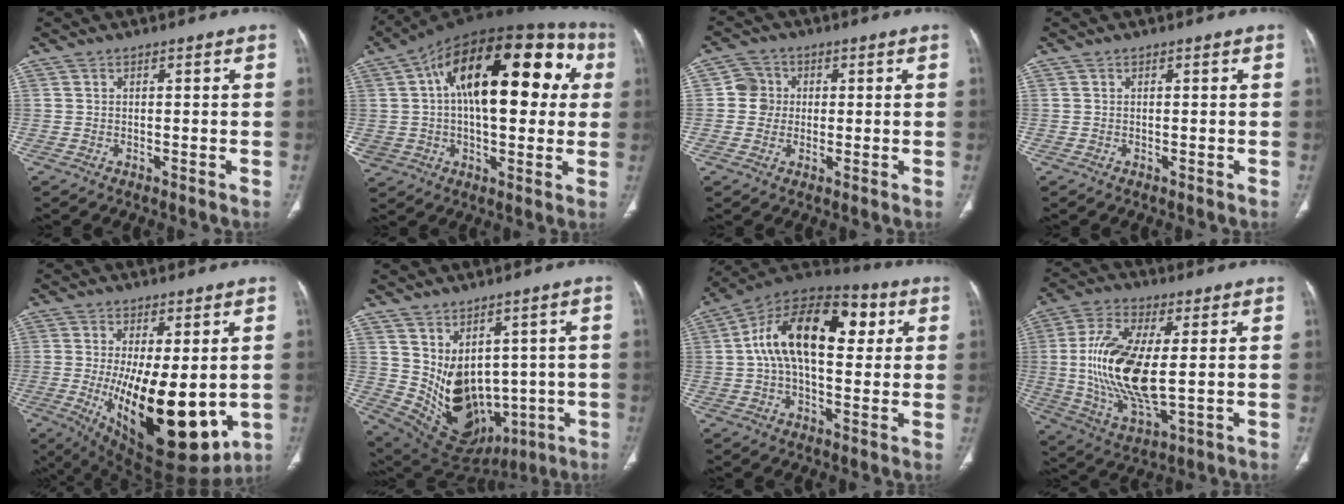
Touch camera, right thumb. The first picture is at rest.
{"total": 28.7, "force": [6.6, 15.7, 23.1], "torque": [-0.365, 0.059, 0.100]}
{"total": 4.4, "force": [0.3, 4.3, 0.8], "torque": [0.013, 0.008, 0.000]}
{"total": 0.0}
{"total": 20.5, "force": [-2.7, 8.3, 18.6], "torque": [-0.285, -0.038, -0.011]}
{"total": 15.0, "force": [0.2, 10.7, 10.5], "torque": [-0.146, -0.012, 0.053]}
{"total": 20.9, "force": [4.4, 11.3, 17.0], "torque": [-0.263, 0.030, 0.059]}
{"total": 17.7, "force": [0.8, 7.1, 16.2], "torque": [-0.335, -0.014, 0.020]}